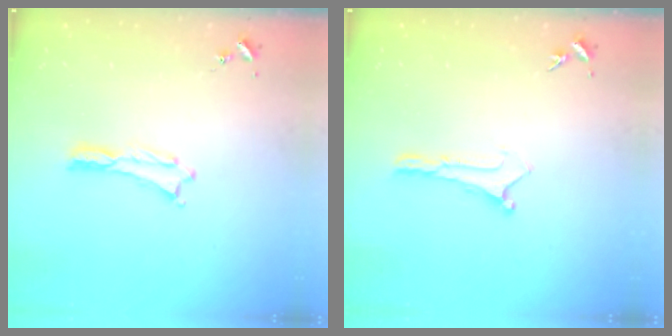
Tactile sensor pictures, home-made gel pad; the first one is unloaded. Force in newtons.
{"total": 0.0}